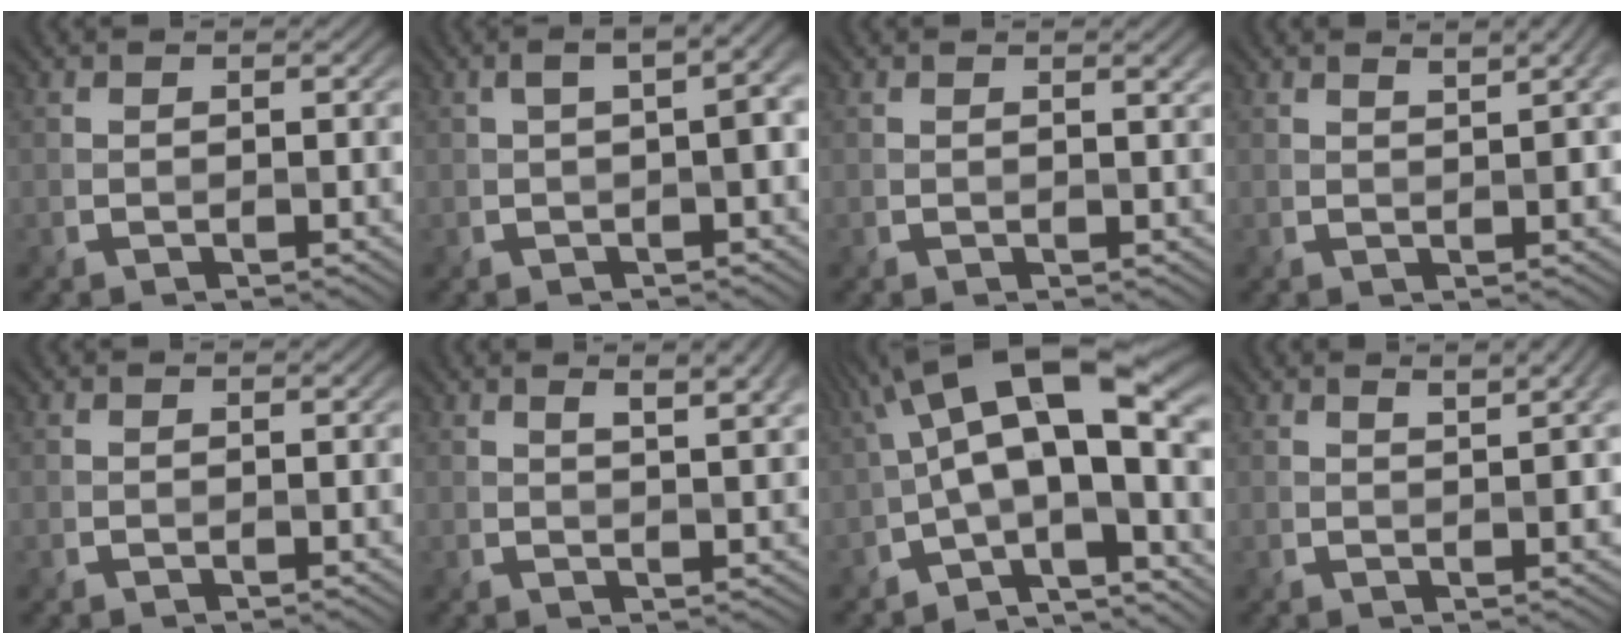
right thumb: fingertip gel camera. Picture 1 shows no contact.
{"total": 4.0, "force": [0.3, 1.4, 3.7], "torque": [-0.051, 0.018, 0.004]}
{"total": 1.1, "force": [0.7, 0.1, 0.8], "torque": [-0.012, -0.001, 0.011]}
{"total": 2.9, "force": [1.7, 0.6, 2.4], "torque": [-0.037, 0.006, 0.026]}
{"total": 0.0}
{"total": 5.1, "force": [2.8, 1.2, 4.1], "torque": [-0.061, 0.009, 0.040]}
{"total": 15.4, "force": [-0.4, 5.7, 14.3], "torque": [-0.226, 0.033, -0.016]}
{"total": 3.4, "force": [1.8, 0.7, 2.8], "torque": [-0.044, 0.006, 0.029]}